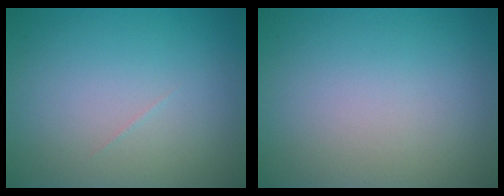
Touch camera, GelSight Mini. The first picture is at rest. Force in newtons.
{"total": 0.0}